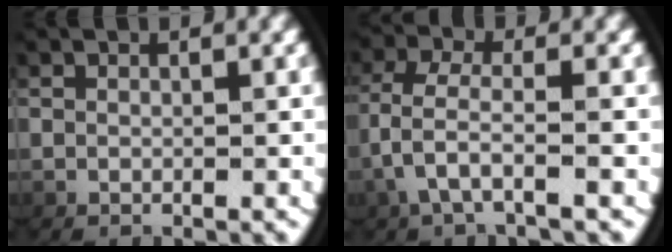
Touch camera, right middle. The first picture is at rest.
{"total": 3.3, "force": [-1.0, 1.5, 2.8], "torque": [-0.085, -0.022, -0.006]}